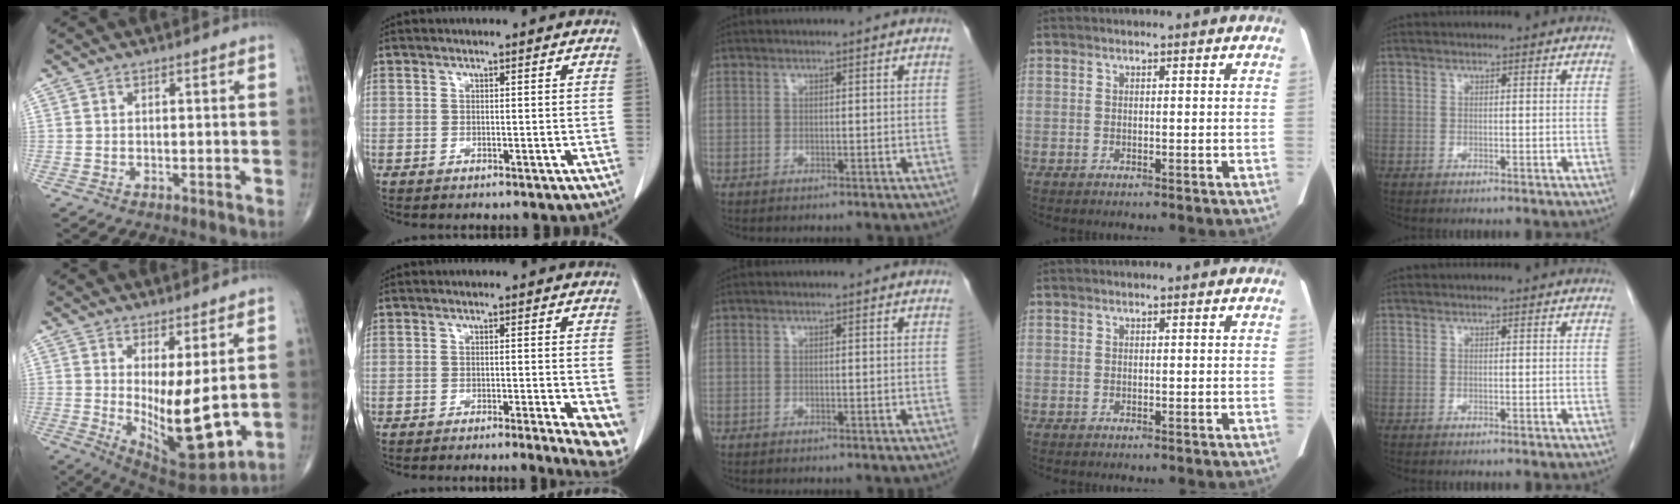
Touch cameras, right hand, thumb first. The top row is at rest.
{"thumb": {"total": 13.2, "force": [0.3, 4.5, 12.4], "torque": [-0.186, -0.034, 0.024]}, "index": {"total": 7.2, "force": [-3.8, 1.0, 6.0], "torque": [-0.060, -0.012, -0.055]}}